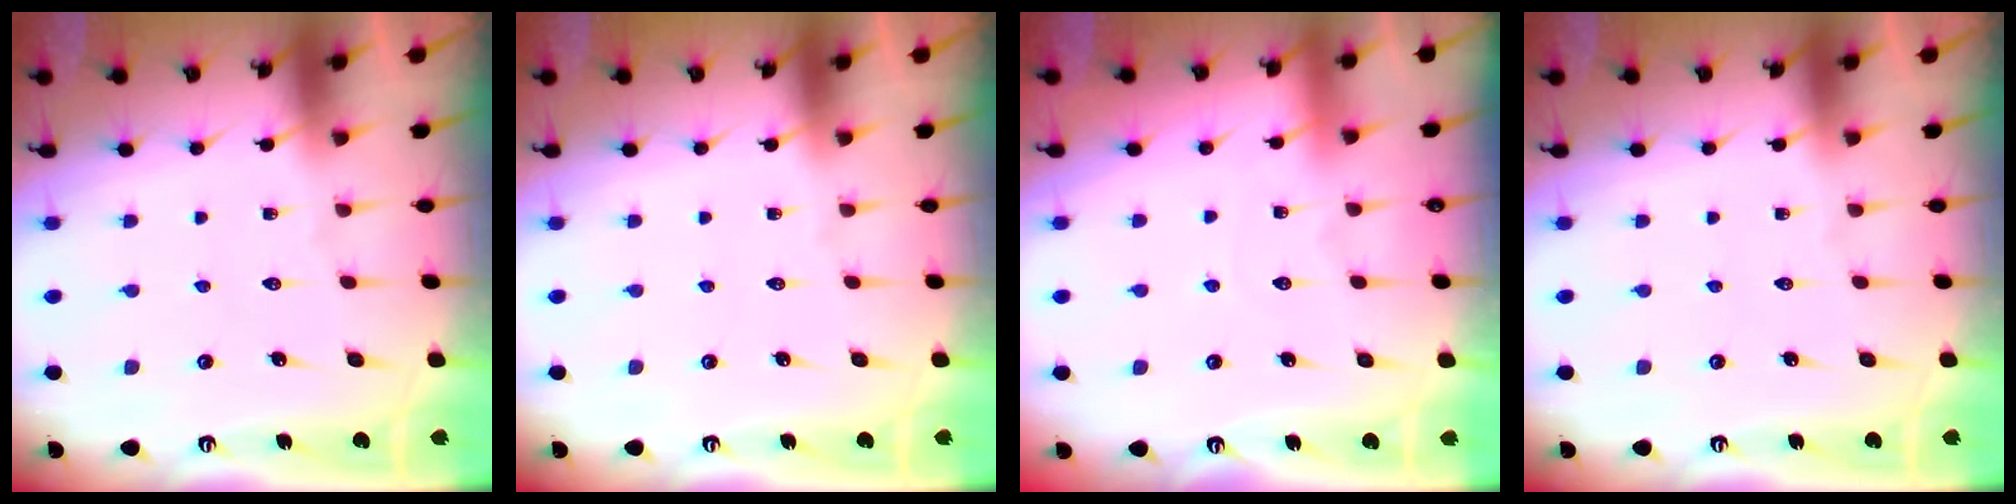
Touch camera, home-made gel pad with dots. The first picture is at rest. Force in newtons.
{"total": 0.0}
{"total": 2.5, "press": 2.4, "slide": 0.3}
{"total": 0.0}